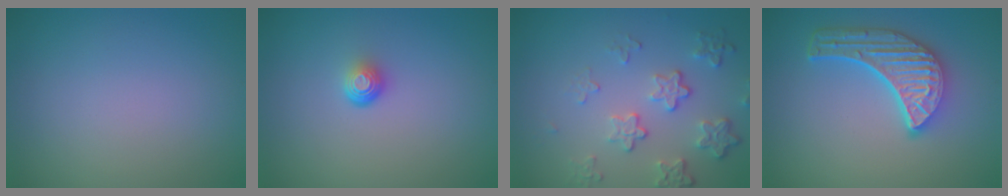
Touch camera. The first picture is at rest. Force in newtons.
{"total": 1.5, "press": 0.9, "slide": 1.2}
{"total": 4.1, "press": 3.1, "slide": 2.7}
{"total": 5.7, "press": 4.3, "slide": 3.7}